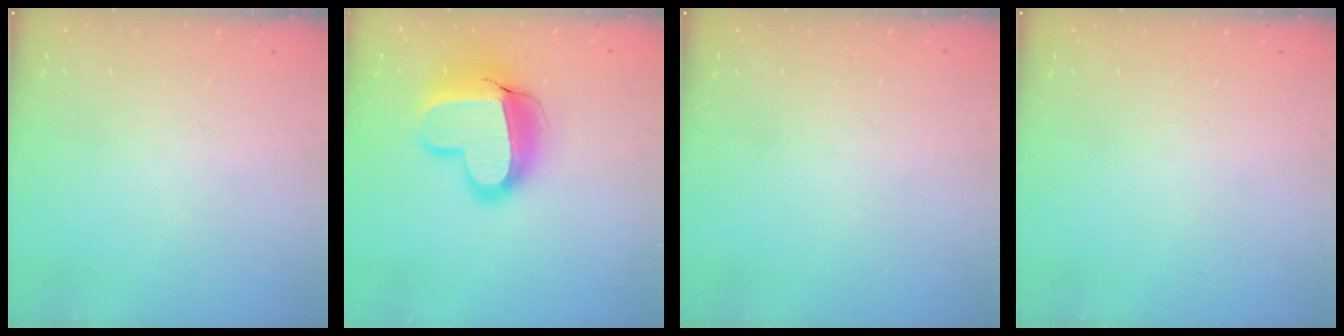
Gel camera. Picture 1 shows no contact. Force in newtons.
{"total": 19.2, "press": 19.2, "slide": 1.5}
{"total": 0.0}
{"total": 0.0}